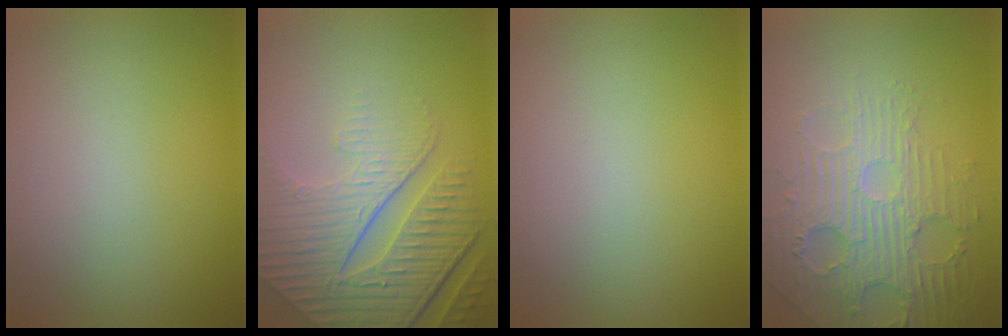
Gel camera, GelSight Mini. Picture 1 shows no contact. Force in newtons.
{"total": 9.1, "press": 6.2, "slide": 6.6}
{"total": 0.0}
{"total": 4.8, "press": 4.3, "slide": 2.2}